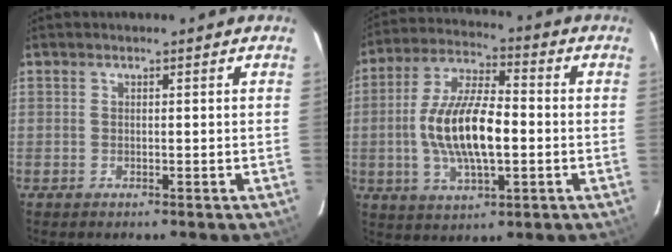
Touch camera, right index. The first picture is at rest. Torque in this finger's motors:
{"motor_torque": [1.36, 0.44, 1.04, 0.21]}